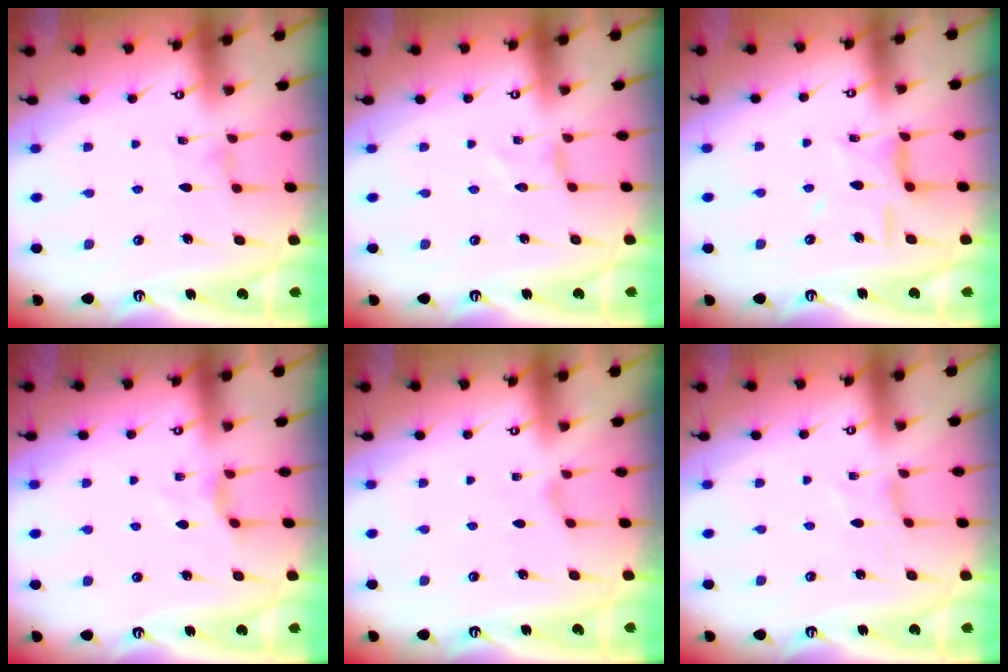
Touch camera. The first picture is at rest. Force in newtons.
{"total": 0.0}
{"total": 10.3, "press": 10.3, "slide": 0.7}
{"total": 3.0, "press": 3.0, "slide": 0.3}
{"total": 0.8, "press": 0.7, "slide": 0.3}
{"total": 0.6, "press": 0.5, "slide": 0.2}